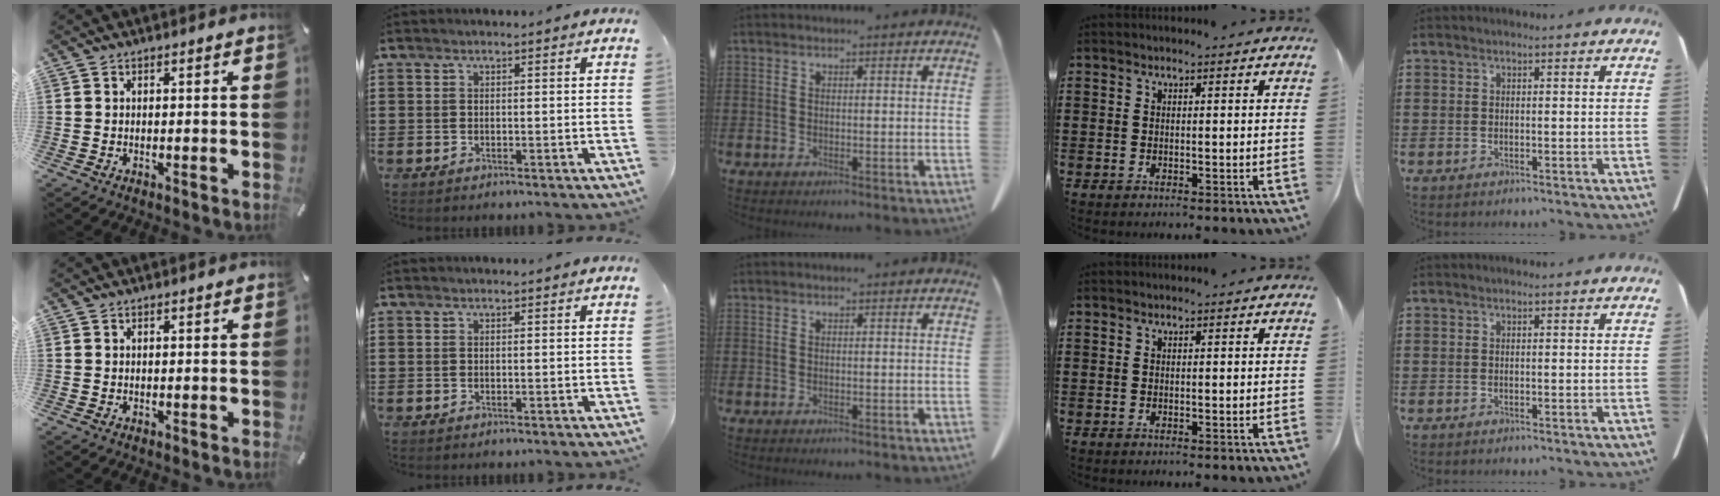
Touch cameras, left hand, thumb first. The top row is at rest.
{}